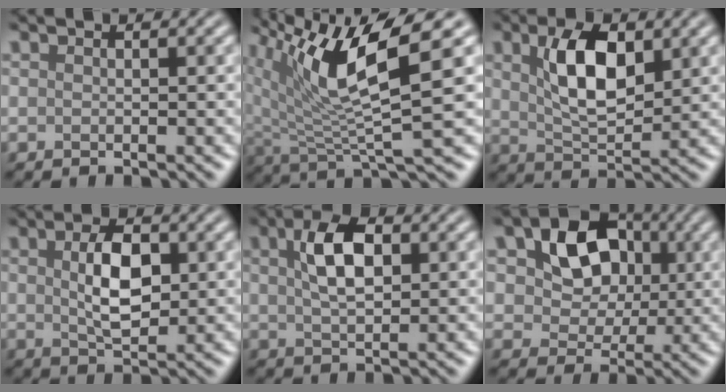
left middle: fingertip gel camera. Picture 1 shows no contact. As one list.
[{"total": 10.4, "force": [4.5, 2.6, 9.1], "torque": [-0.173, 0.008, 0.085]}, {"total": 6.0, "force": [2.0, 2.8, 4.9], "torque": [-0.098, 0.004, 0.037]}, {"total": 4.6, "force": [0.7, 2.3, 3.9], "torque": [-0.080, 0.002, 0.014]}, {"total": 4.8, "force": [1.5, 2.4, 3.9], "torque": [-0.076, 0.009, 0.023]}, {"total": 8.6, "force": [2.4, 6.5, 5.1], "torque": [-0.082, 0.027, 0.021]}]